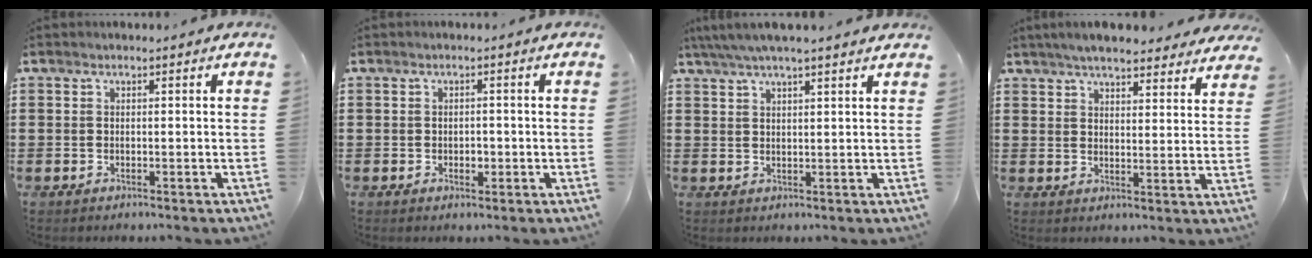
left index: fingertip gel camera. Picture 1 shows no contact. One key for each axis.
{"total": 1.4, "fx": -0.1, "fy": 0.9, "fz": 1.0, "tx": -0.020, "ty": 0.006, "tz": -0.004}
{"total": 3.7, "fx": 3.1, "fy": 0.4, "fz": 2.0, "tx": -0.046, "ty": -0.002, "tz": 0.056}
{"total": 5.4, "fx": 5.1, "fy": 0.5, "fz": 1.6, "tx": -0.050, "ty": -0.015, "tz": 0.093}